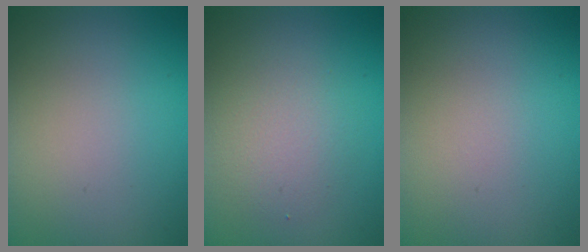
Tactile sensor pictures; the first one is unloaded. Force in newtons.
{"total": 2.9, "press": 2.9, "slide": 0.2}
{"total": 0.0}